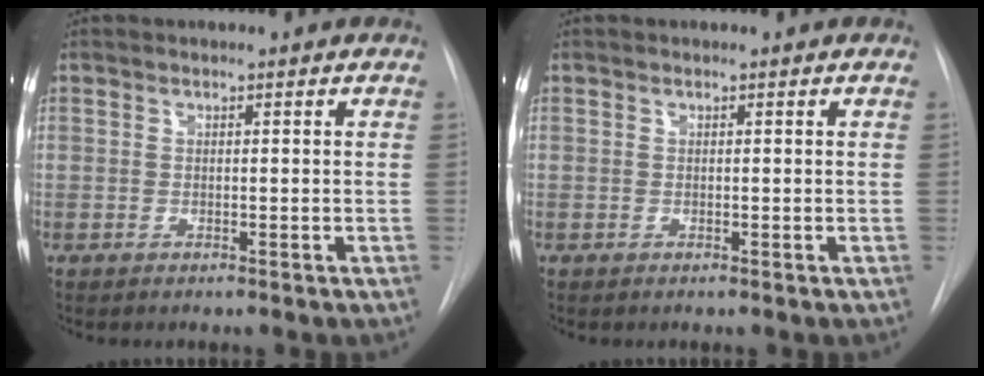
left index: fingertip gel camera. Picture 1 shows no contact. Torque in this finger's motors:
{"motor_torque": [-0.03, 0.06, 0.04, 0.00]}